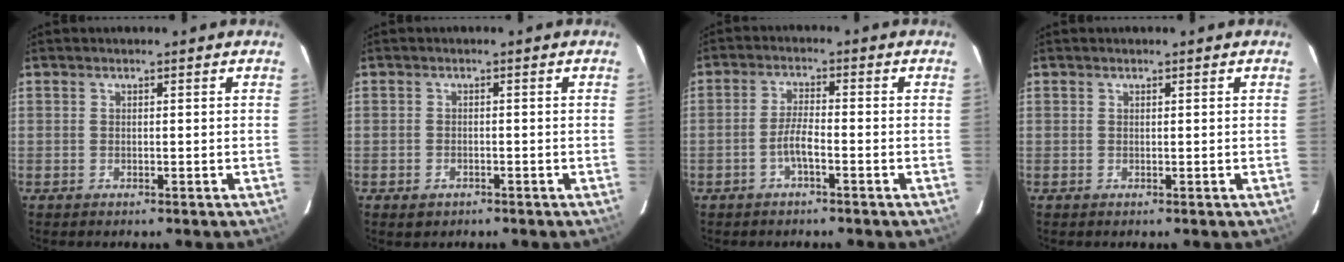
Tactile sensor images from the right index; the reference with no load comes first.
{"total": 2.0, "force": [-1.1, 1.5, 0.7], "torque": [-0.015, 0.000, -0.013]}
{"total": 3.5, "force": [-1.8, 0.6, 3.0], "torque": [-0.066, 0.004, -0.036]}
{"total": 0.0}